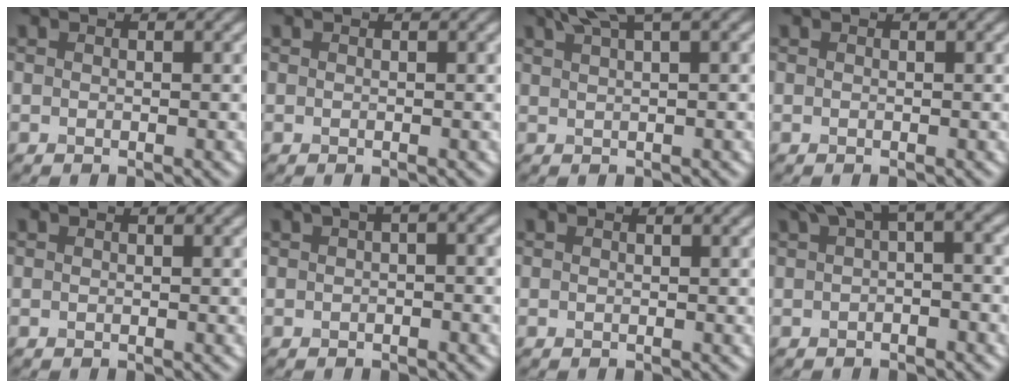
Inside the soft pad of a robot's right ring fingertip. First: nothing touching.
{"total": 0.0}
{"total": 3.9, "force": [2.9, 0.5, 2.7], "torque": [-0.032, 0.014, 0.047]}
{"total": 0.0}
{"total": 0.0}
{"total": 3.0, "force": [1.1, 0.9, 2.6], "torque": [-0.035, 0.008, 0.010]}
{"total": 0.0}
{"total": 4.5, "force": [1.9, 1.4, 3.8], "torque": [-0.046, 0.016, 0.023]}